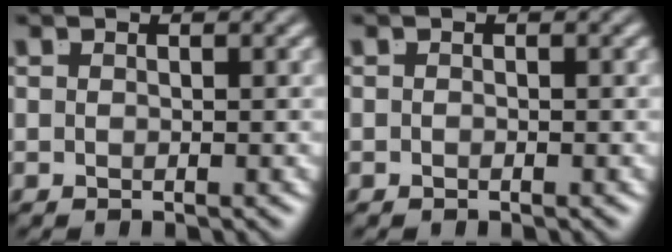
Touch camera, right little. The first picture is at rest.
{"total": 0.6, "force": [-0.3, -0.5, -0.1], "torque": [0.003, -0.006, -0.001]}